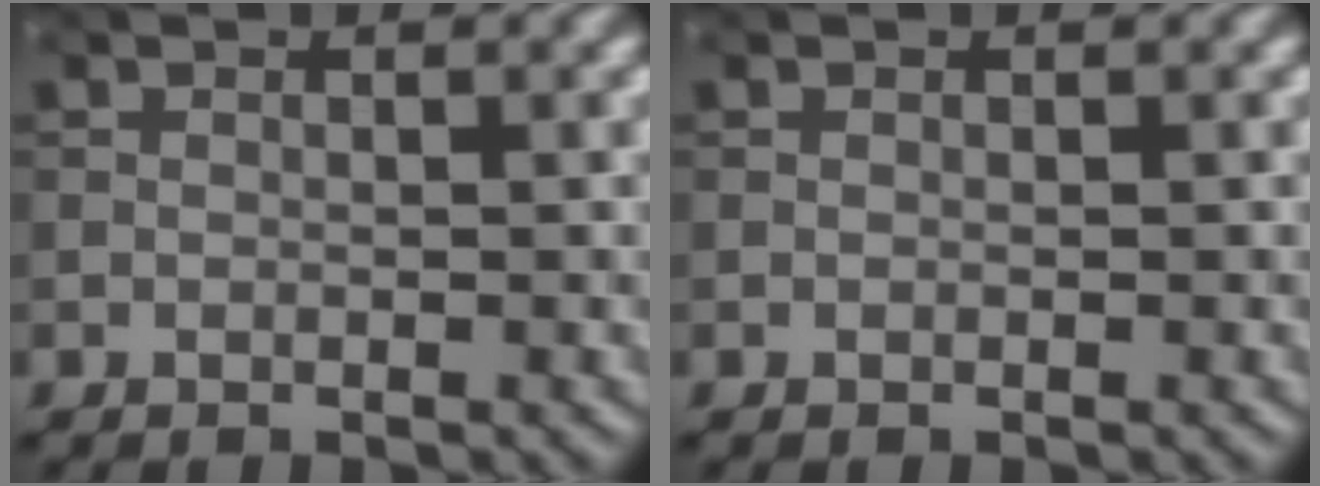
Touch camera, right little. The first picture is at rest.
{"total": 0.0}